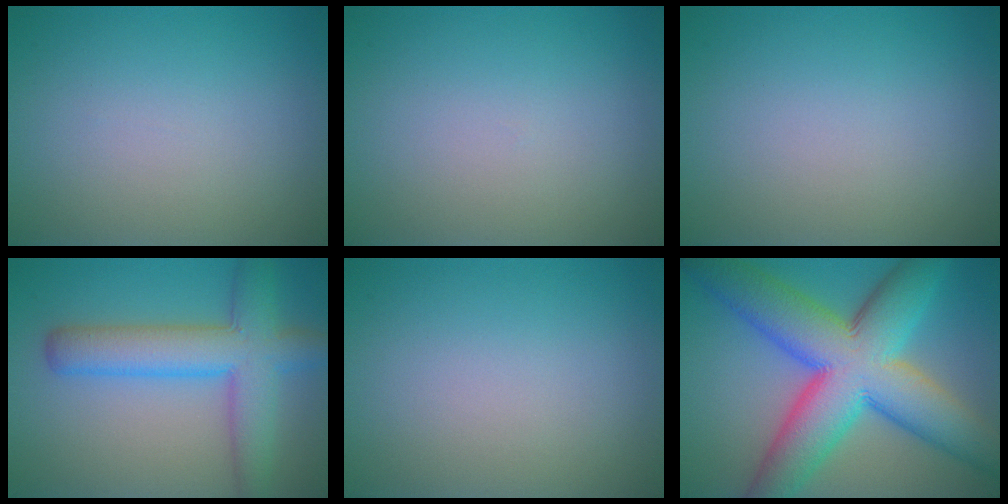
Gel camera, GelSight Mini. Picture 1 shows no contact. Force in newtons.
{"total": 0.0}
{"total": 0.0}
{"total": 6.8, "press": 6.8, "slide": 0.3}
{"total": 0.0}
{"total": 13.9, "press": 13.9, "slide": 0.3}